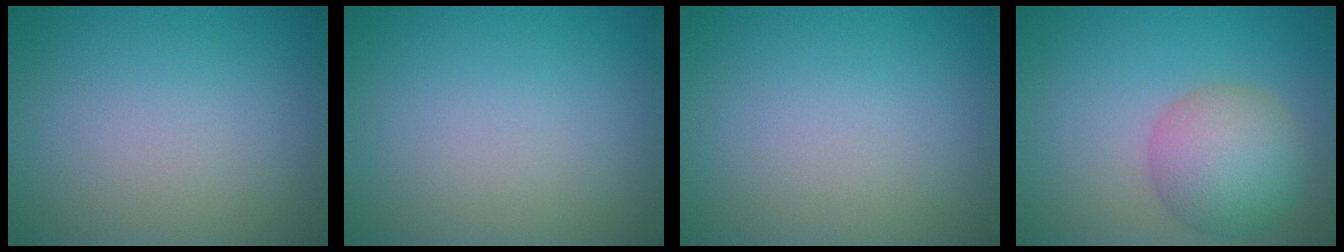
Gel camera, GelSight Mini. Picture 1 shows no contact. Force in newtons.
{"total": 0.0}
{"total": 0.0}
{"total": 5.9, "press": 5.9, "slide": 0.3}